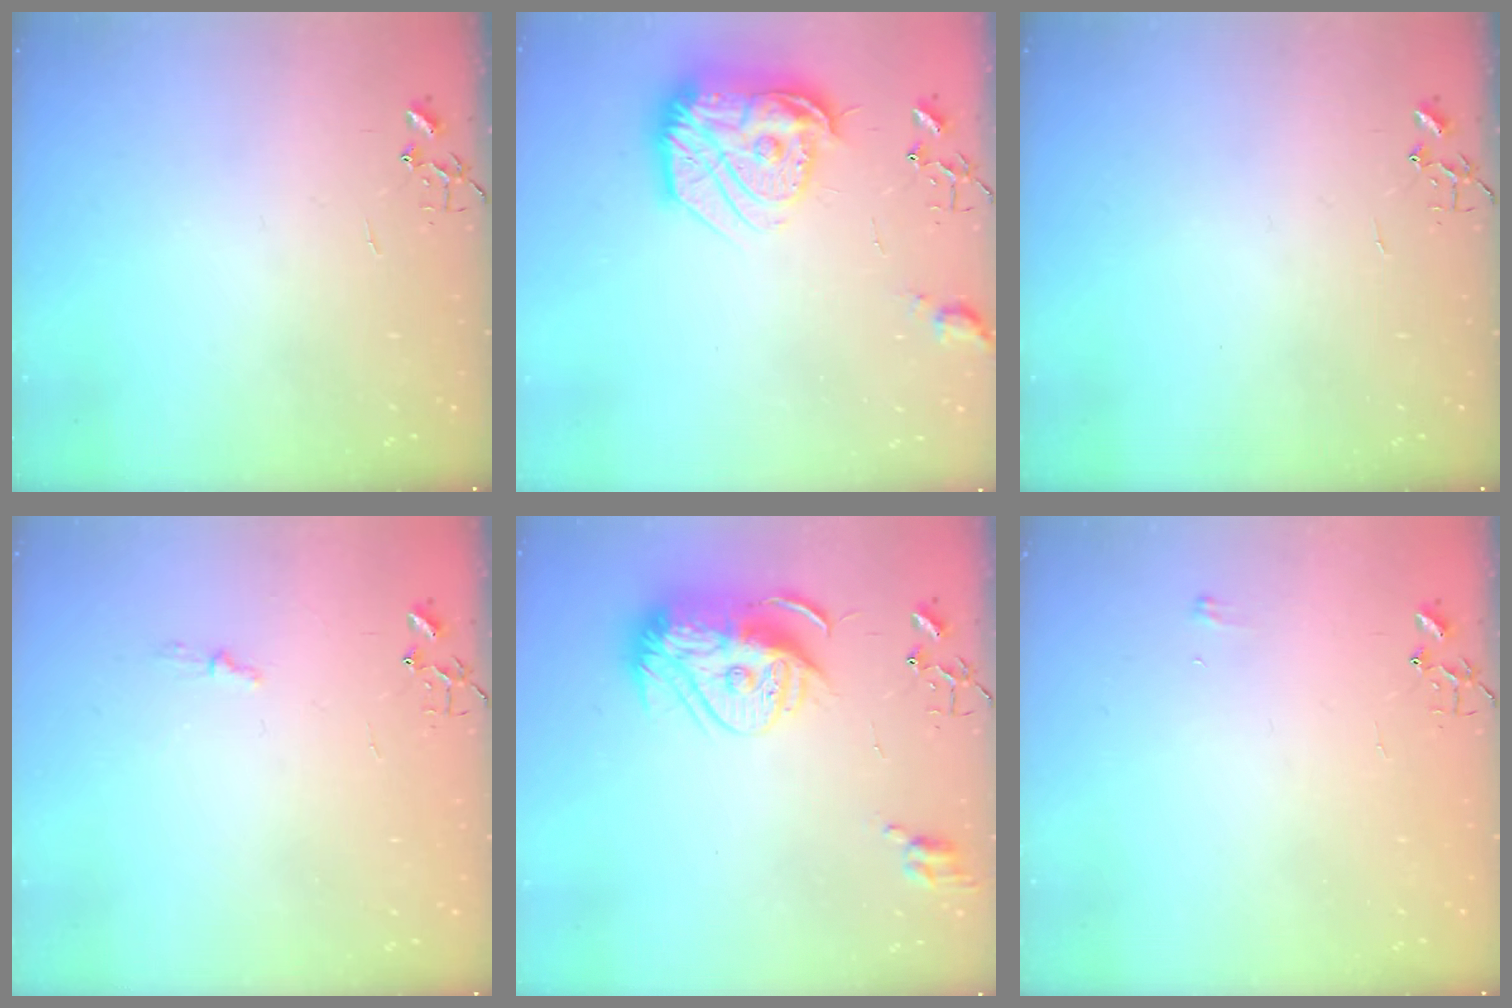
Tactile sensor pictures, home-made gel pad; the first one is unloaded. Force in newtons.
{"total": 22.3, "press": 22.2, "slide": 1.9}
{"total": 0.0}
{"total": 3.8, "press": 3.8, "slide": 0.4}
{"total": 15.1, "press": 15.0, "slide": 1.3}
{"total": 4.3, "press": 4.3, "slide": 0.5}